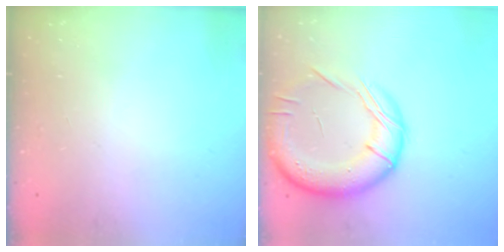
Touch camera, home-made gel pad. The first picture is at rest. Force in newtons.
{"total": 20.3, "press": 20.2, "slide": 2.1}